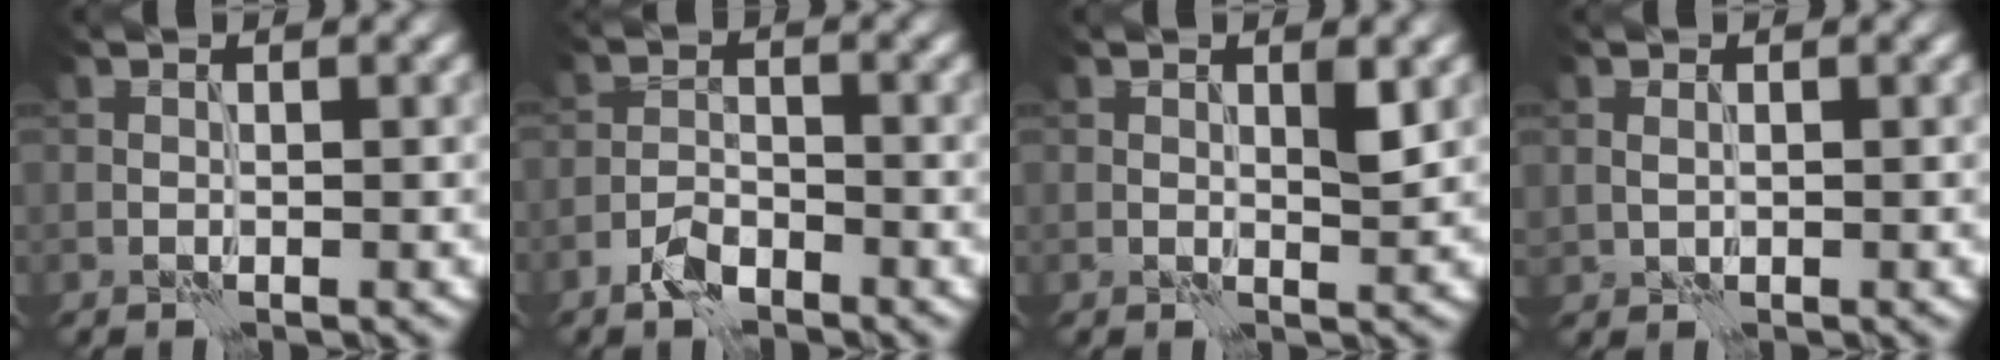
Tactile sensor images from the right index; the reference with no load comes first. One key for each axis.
{"total": 2.6, "fx": -1.9, "fy": 1.0, "fz": 1.4, "tx": -0.024, "ty": 0.006, "tz": -0.042}
{"total": 1.4, "fx": 0.5, "fy": 0.4, "fz": 1.2, "tx": -0.018, "ty": -0.004, "tz": 0.010}
{"total": 0.7, "fx": 0.2, "fy": 0.5, "fz": 0.4, "tx": -0.012, "ty": 0.001, "tz": 0.006}